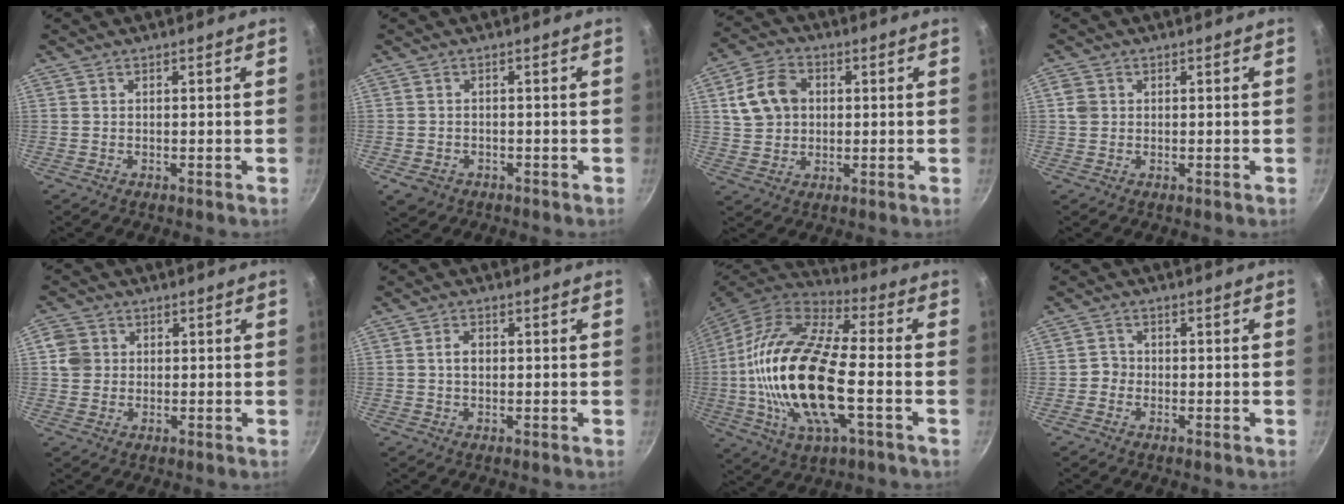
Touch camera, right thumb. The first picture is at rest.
{"total": 3.3, "force": [-1.5, 2.6, 1.5], "torque": [-0.029, 0.010, -0.014]}
{"total": 10.3, "force": [2.0, 8.0, 6.1], "torque": [-0.097, 0.015, 0.031]}
{"total": 2.5, "force": [0.4, 2.3, 1.1], "torque": [-0.014, 0.004, 0.007]}
{"total": 4.5, "force": [0.6, 4.2, 1.6], "torque": [-0.009, 0.006, 0.006]}
{"total": 2.6, "force": [0.2, 1.9, 1.9], "torque": [-0.026, 0.006, 0.003]}
{"total": 24.6, "force": [-2.9, 9.9, 22.3], "torque": [-0.443, 0.016, -0.068]}
{"total": 2.0, "force": [-0.8, 1.8, 0.5], "torque": [0.006, 0.008, -0.019]}